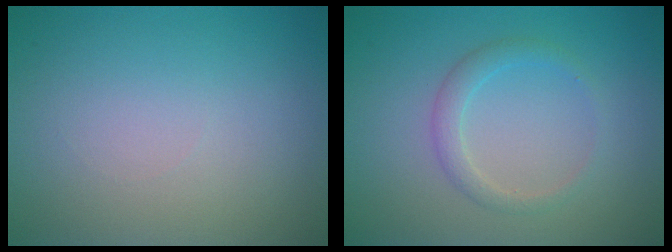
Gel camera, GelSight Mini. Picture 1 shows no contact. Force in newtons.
{"total": 1.8, "press": 1.8, "slide": 0.0}